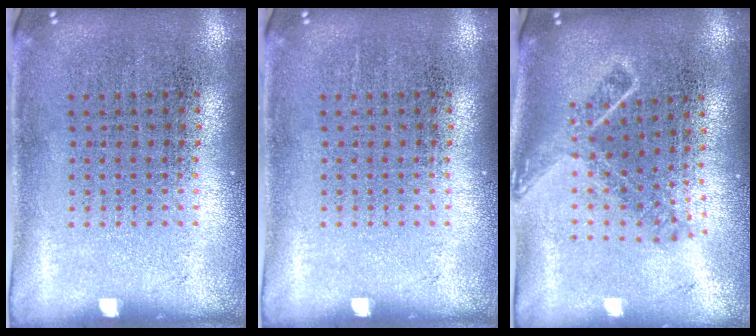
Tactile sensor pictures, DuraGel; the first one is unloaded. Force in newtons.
{"total": 0.0}
{"total": 1.7, "press": 1.2, "slide": 1.1}